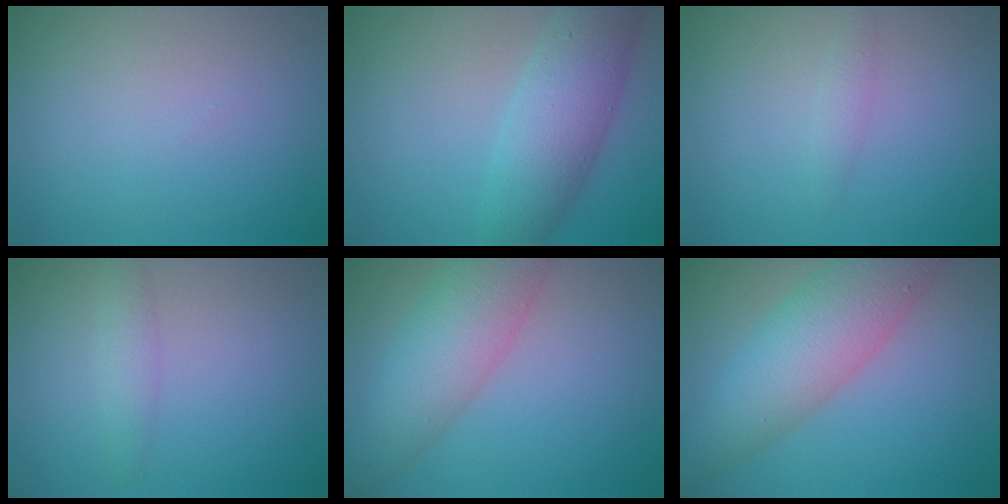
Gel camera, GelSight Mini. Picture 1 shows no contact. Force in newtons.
{"total": 6.3, "press": 6.3, "slide": 0.2}
{"total": 1.0, "press": 1.0, "slide": 0.1}
{"total": 1.6, "press": 1.6, "slide": 0.1}
{"total": 6.4, "press": 6.4, "slide": 0.2}
{"total": 7.2, "press": 7.2, "slide": 0.2}